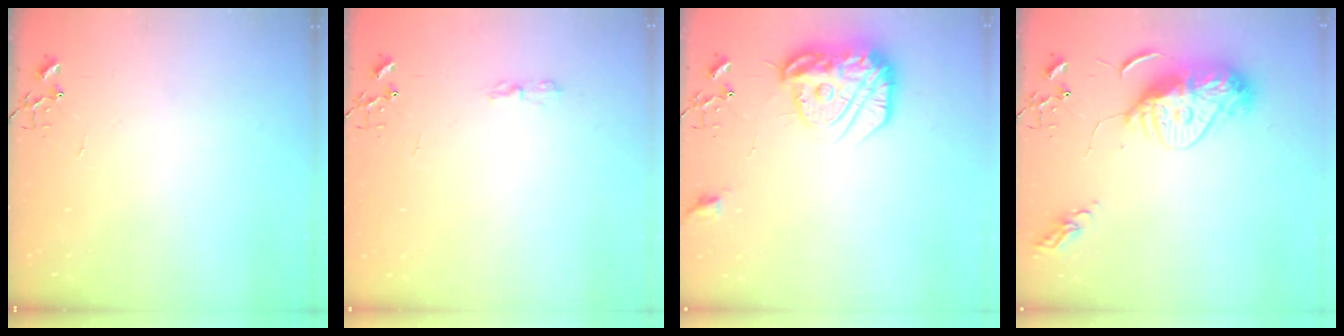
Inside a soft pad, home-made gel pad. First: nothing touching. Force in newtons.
{"total": 3.1, "press": 3.1, "slide": 0.6}
{"total": 18.0, "press": 17.9, "slide": 1.6}
{"total": 12.9, "press": 12.8, "slide": 1.3}